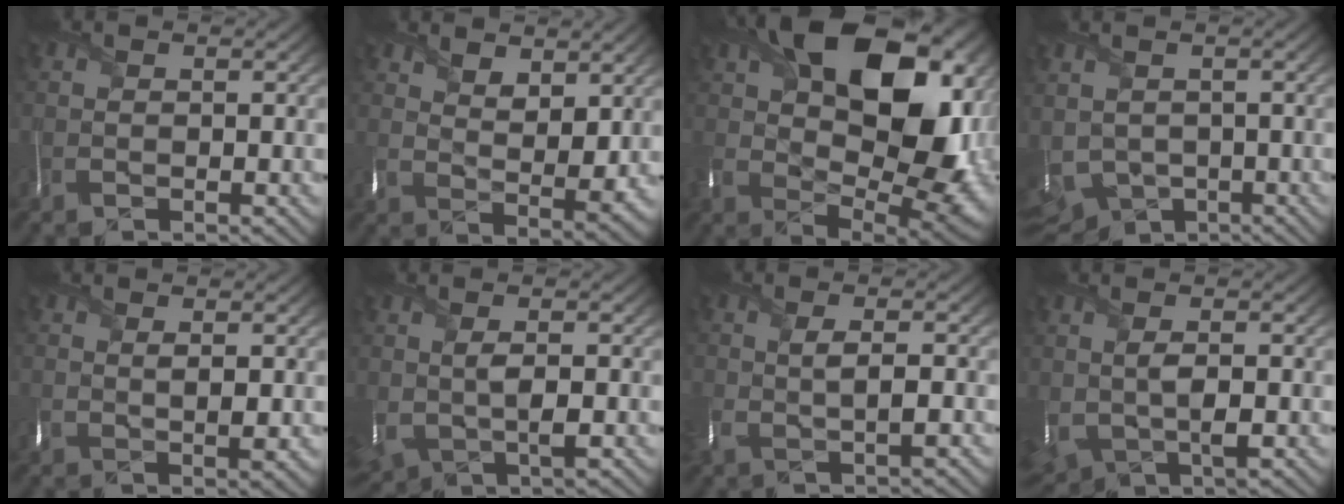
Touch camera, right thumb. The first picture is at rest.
{"total": 4.8, "force": [3.8, 2.1, 2.0], "torque": [-0.041, -0.014, 0.074]}
{"total": 21.0, "force": [6.6, 12.6, 15.4], "torque": [-0.275, 0.009, 0.124]}
{"total": 5.9, "force": [-2.4, 4.5, 2.9], "torque": [-0.075, -0.036, -0.028]}
{"total": 2.0, "force": [1.2, 0.6, 1.5], "torque": [-0.027, -0.002, 0.027]}
{"total": 4.2, "force": [0.3, 2.6, 3.3], "torque": [-0.089, -0.011, 0.012]}
{"total": 3.1, "force": [0.2, 1.1, 2.9], "torque": [-0.064, -0.003, 0.000]}
{"total": 4.7, "force": [0.1, 2.9, 3.6], "torque": [-0.095, -0.014, 0.005]}